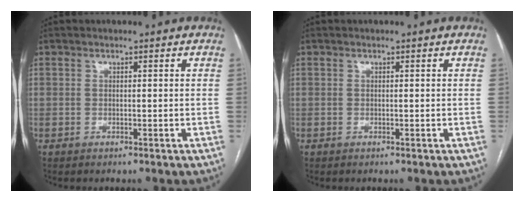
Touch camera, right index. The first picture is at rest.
{"total": 0.0}